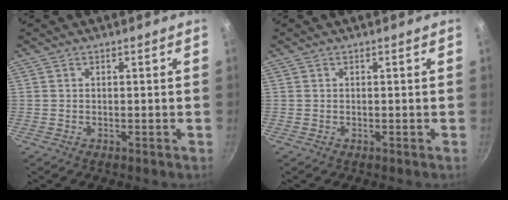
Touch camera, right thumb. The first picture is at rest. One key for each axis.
{"total": 0.0}